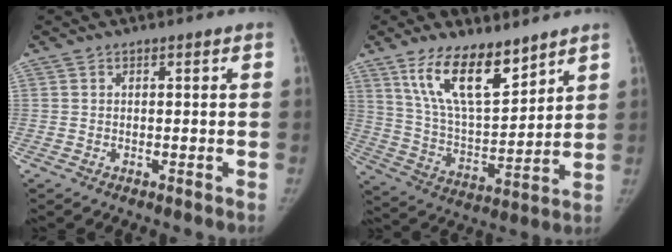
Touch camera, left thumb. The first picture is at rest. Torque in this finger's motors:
{"motor_torque": [0.84, 0.85, 1.44, -1.33, 0.13]}